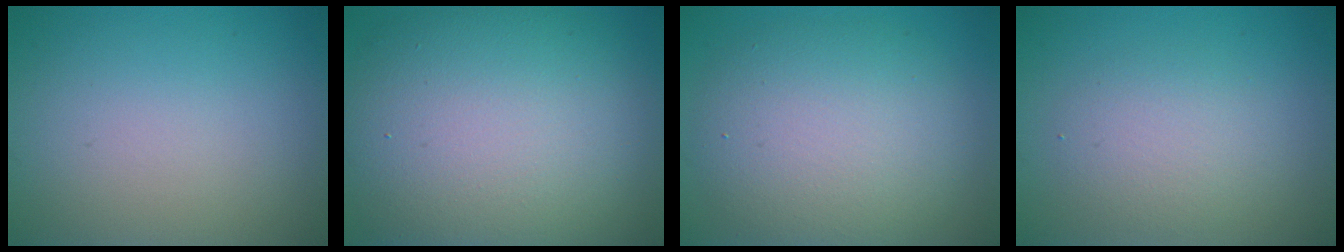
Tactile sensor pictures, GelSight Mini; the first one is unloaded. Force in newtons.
{"total": 13.6, "press": 13.6, "slide": 0.8}
{"total": 7.8, "press": 7.7, "slide": 0.9}
{"total": 2.9, "press": 2.9, "slide": 0.1}